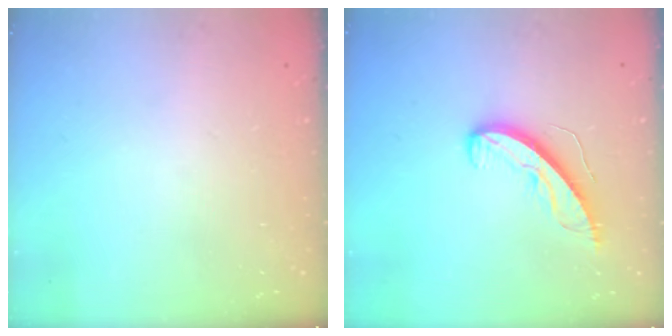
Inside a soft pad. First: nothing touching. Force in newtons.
{"total": 10.4, "press": 10.4, "slide": 0.6}